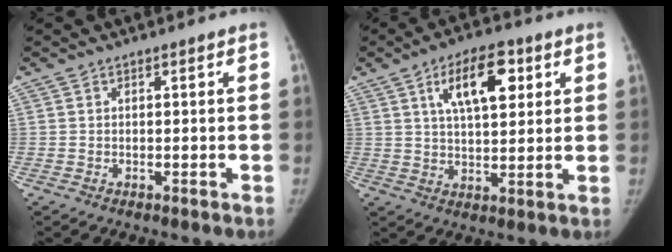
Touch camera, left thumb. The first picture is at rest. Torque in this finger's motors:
{"motor_torque": [-0.03, 0.28, 0.51, 0.42, 0.11]}